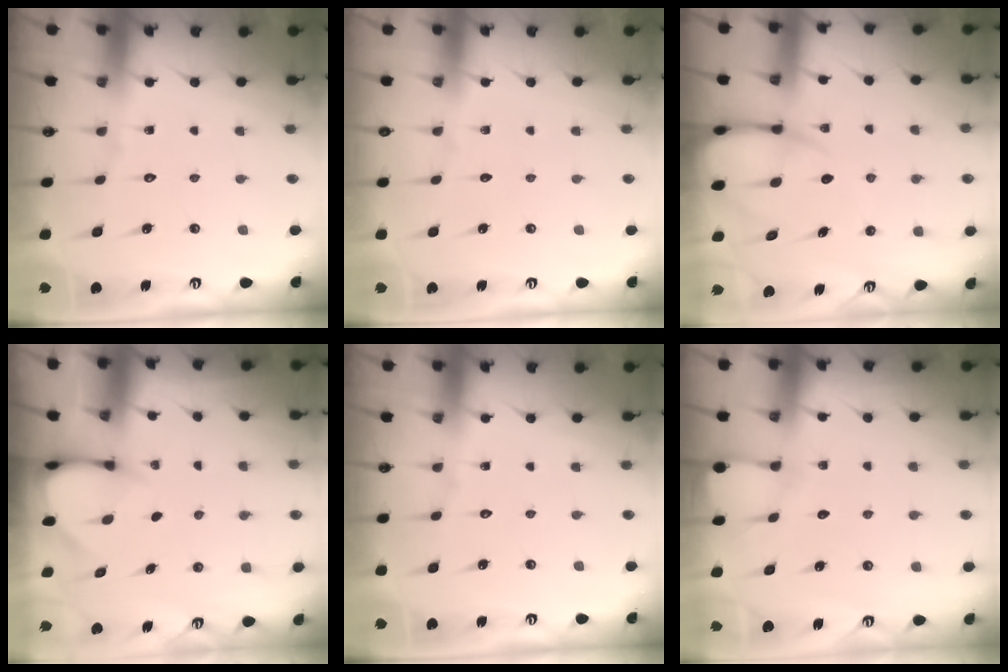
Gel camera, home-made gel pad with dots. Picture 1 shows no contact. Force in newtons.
{"total": 0.0}
{"total": 8.2, "press": 8.2, "slide": 0.8}
{"total": 3.5, "press": 3.5, "slide": 0.2}
{"total": 0.0}
{"total": 5.2, "press": 5.1, "slide": 0.7}